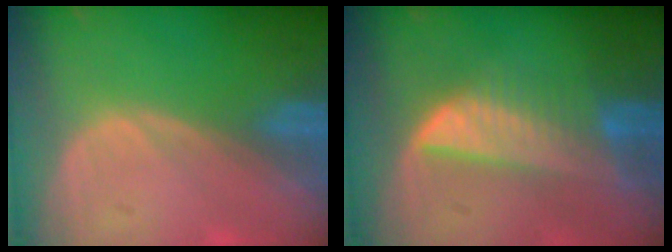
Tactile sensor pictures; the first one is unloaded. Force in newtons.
{"total": 6.7, "press": 6.5, "slide": 1.6}